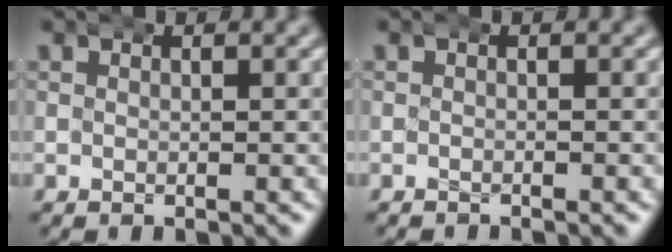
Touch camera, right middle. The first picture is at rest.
{"total": 0.9, "force": [-0.9, 0.1, 0.0], "torque": [-0.008, -0.002, -0.016]}